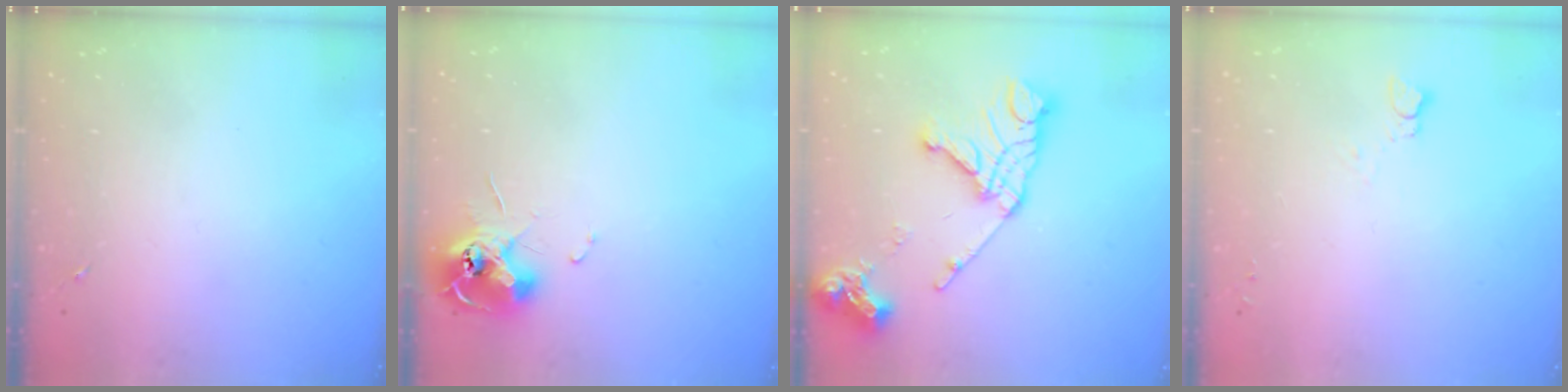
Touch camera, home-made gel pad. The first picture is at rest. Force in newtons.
{"total": 11.7, "press": 11.7, "slide": 0.9}
{"total": 17.0, "press": 16.9, "slide": 1.8}
{"total": 2.5, "press": 2.5, "slide": 0.2}